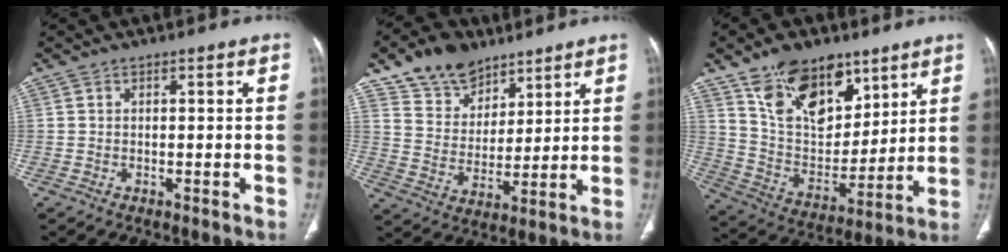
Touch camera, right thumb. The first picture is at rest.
{"total": 12.8, "force": [9.1, 8.2, 3.7], "torque": [-0.029, -0.043, 0.171]}
{"total": 18.6, "force": [11.3, 10.6, 10.4], "torque": [-0.124, -0.059, 0.209]}